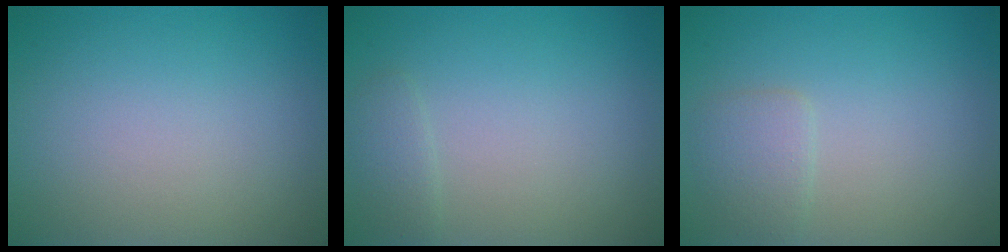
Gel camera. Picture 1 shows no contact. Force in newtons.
{"total": 1.0, "press": 1.0, "slide": 0.2}
{"total": 1.7, "press": 1.7, "slide": 0.1}